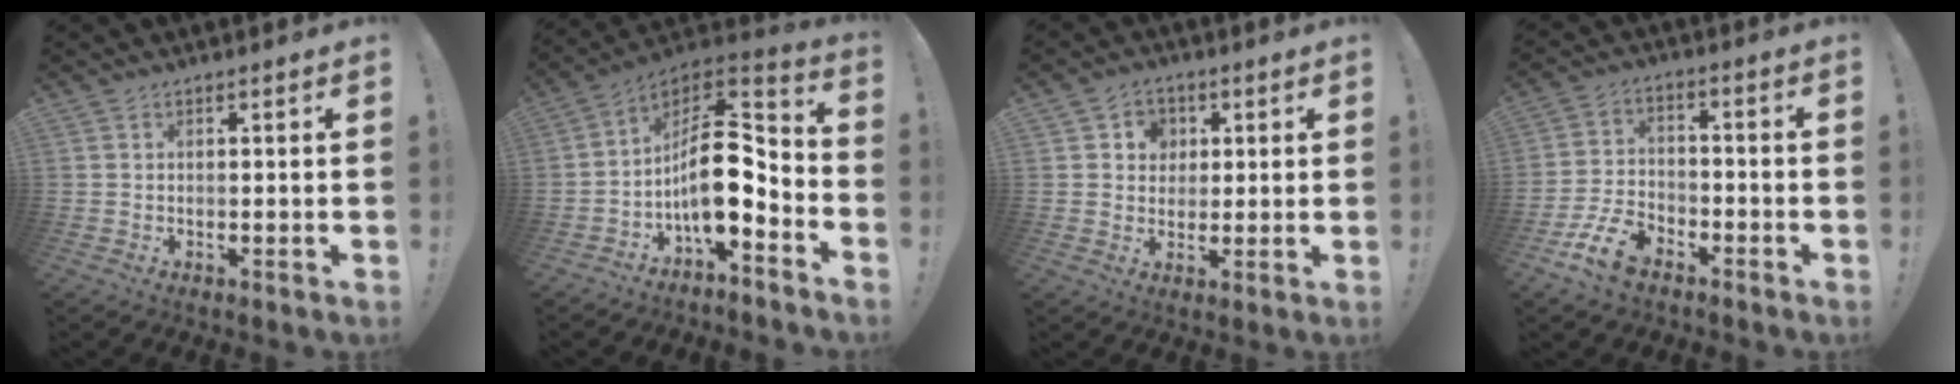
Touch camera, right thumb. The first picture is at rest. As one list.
[{"total": 16.4, "force": [-2.3, 8.0, 14.2], "torque": [-0.256, 0.008, -0.033]}, {"total": 5.9, "force": [1.5, 5.6, 1.5], "torque": [-0.025, -0.002, 0.029]}, {"total": 10.7, "force": [-6.9, 5.9, 5.6], "torque": [-0.122, 0.047, -0.123]}]